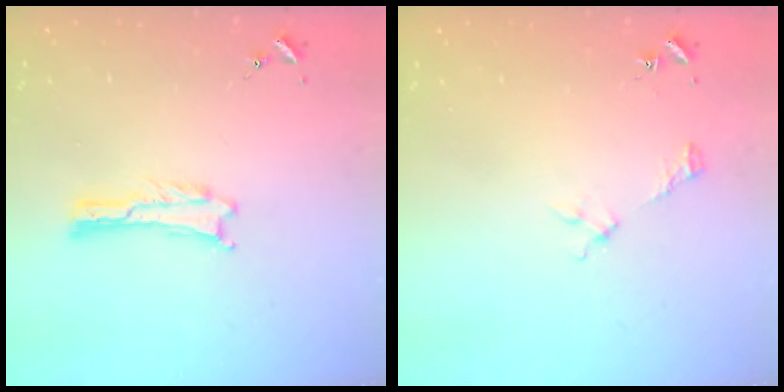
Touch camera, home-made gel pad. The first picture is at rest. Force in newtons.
{"total": 2.2, "press": 2.2, "slide": 0.3}